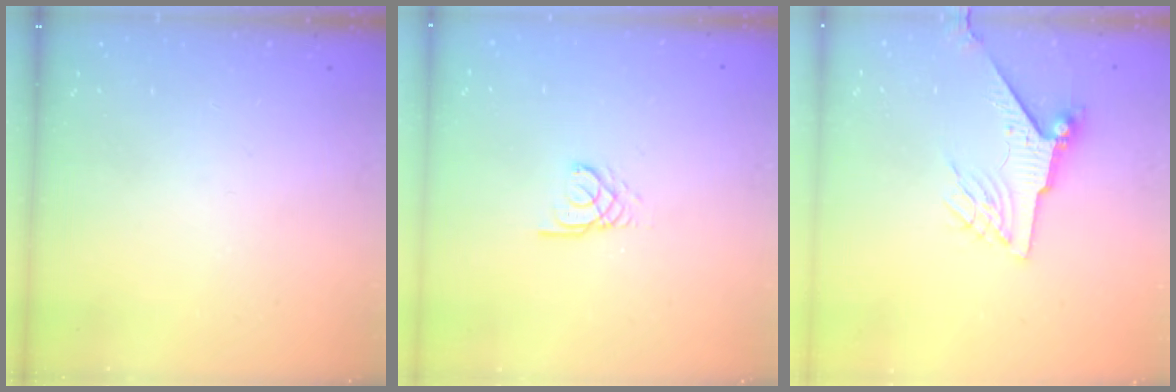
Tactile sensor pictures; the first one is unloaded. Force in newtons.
{"total": 2.4, "press": 2.4, "slide": 0.3}
{"total": 7.0, "press": 6.9, "slide": 1.0}